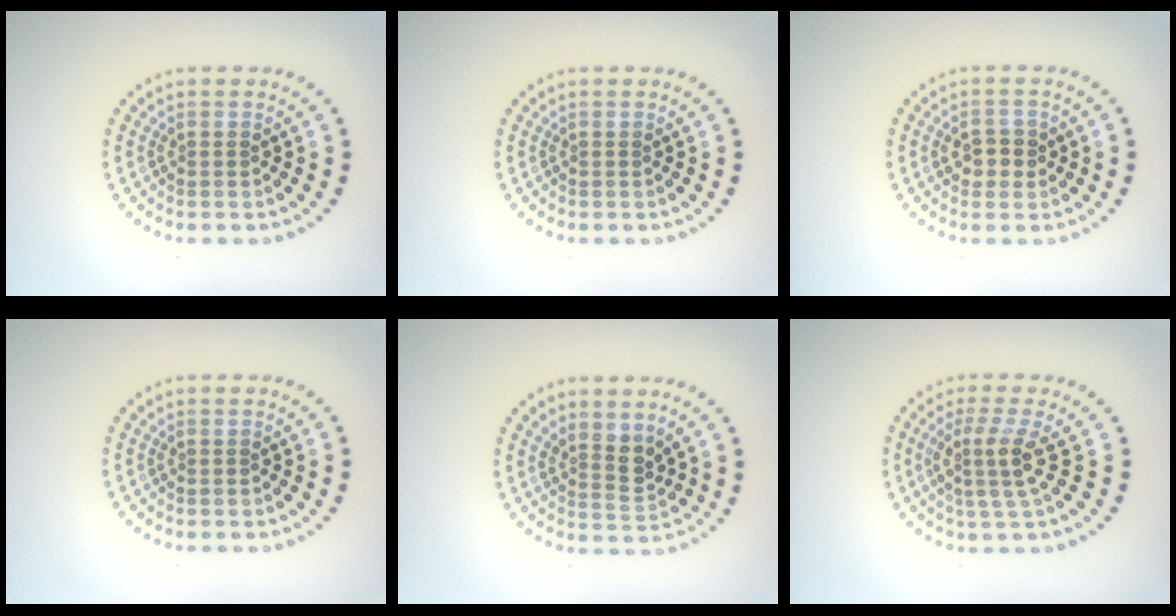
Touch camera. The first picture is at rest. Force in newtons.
{"total": 0.0}
{"total": 2.4, "press": 2.3, "slide": 0.5}
{"total": 0.0}
{"total": 2.6, "press": 2.0, "slide": 1.6}
{"total": 3.1, "press": 2.3, "slide": 2.1}